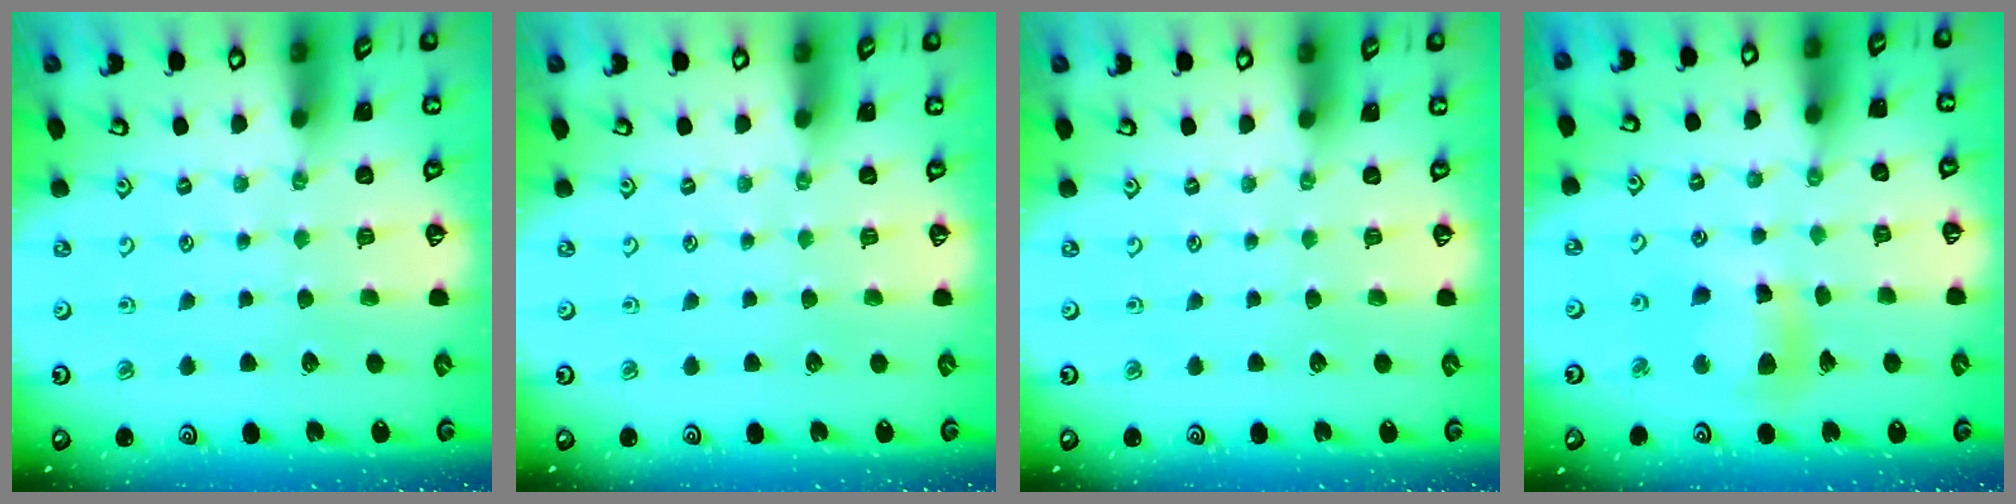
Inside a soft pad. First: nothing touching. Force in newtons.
{"total": 0.0}
{"total": 0.0}
{"total": 10.9, "press": 10.7, "slide": 2.1}